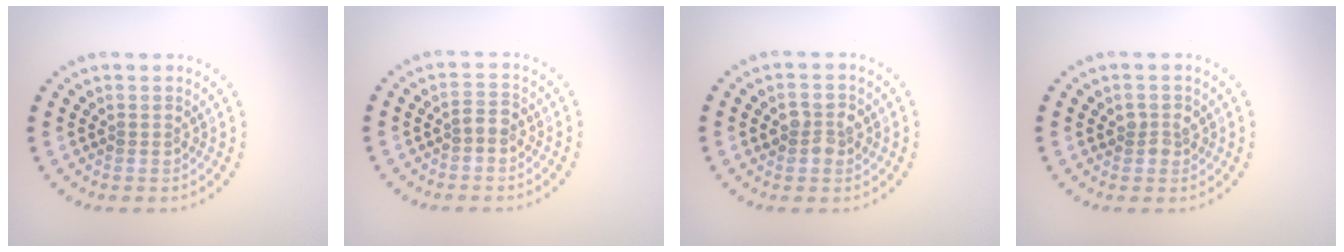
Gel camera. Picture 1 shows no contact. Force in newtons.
{"total": 1.2, "press": 1.1, "slide": 0.4}
{"total": 2.7, "press": 2.7, "slide": 0.3}
{"total": 1.3, "press": 1.2, "slide": 0.4}